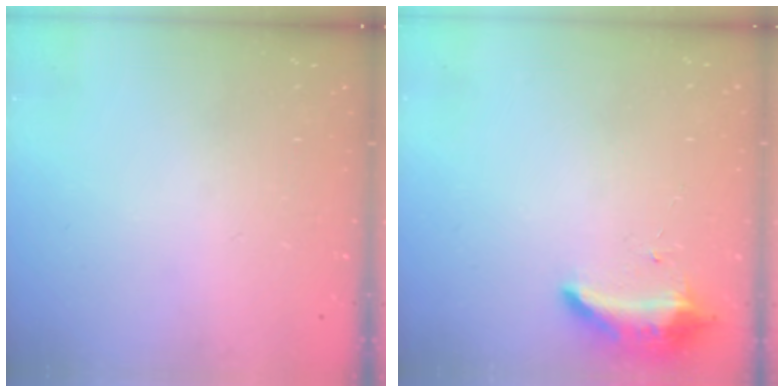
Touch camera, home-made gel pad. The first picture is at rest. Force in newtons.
{"total": 8.3, "press": 8.3, "slide": 0.2}